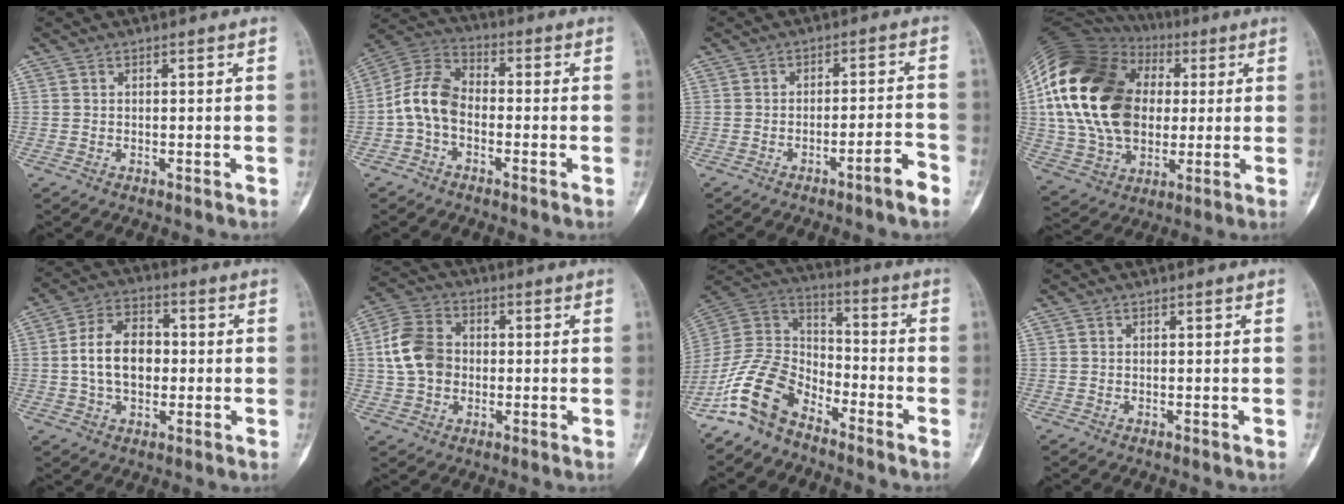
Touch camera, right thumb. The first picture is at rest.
{"total": 9.5, "force": [-2.2, 6.3, 6.7], "torque": [-0.122, 0.034, -0.058]}
{"total": 5.0, "force": [-3.3, 0.3, 3.8], "torque": [-0.059, 0.032, -0.049]}
{"total": 27.0, "force": [3.4, 19.4, 18.5], "torque": [-0.349, 0.017, 0.067]}
{"total": 11.0, "force": [-0.4, 7.4, 8.1], "torque": [-0.126, 0.022, -0.014]}
{"total": 10.3, "force": [-0.1, 8.1, 6.3], "torque": [-0.106, 0.020, -0.010]}
{"total": 12.8, "force": [-9.0, 7.0, 5.9], "torque": [-0.103, 0.083, -0.187]}
{"total": 0.0}